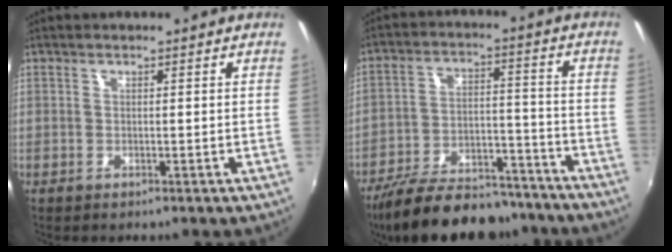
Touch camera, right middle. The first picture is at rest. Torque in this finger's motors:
{"motor_torque": [1.04, -1.10, 0.35, 0.21]}